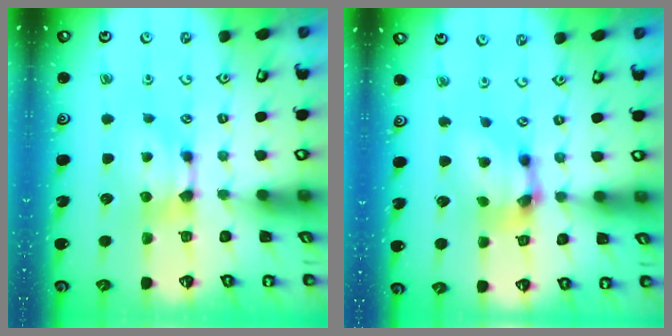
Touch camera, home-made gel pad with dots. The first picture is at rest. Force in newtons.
{"total": 6.4, "press": 6.1, "slide": 1.9}